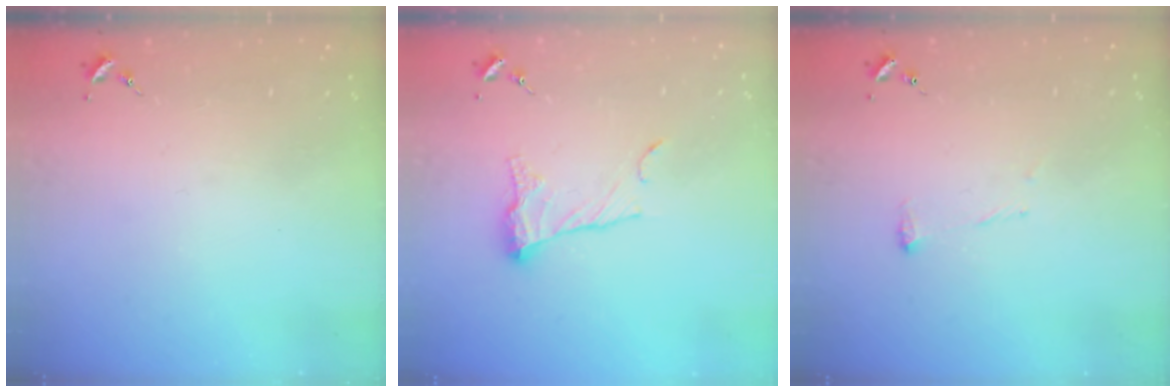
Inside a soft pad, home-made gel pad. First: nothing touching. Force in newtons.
{"total": 10.7, "press": 10.7, "slide": 0.5}
{"total": 8.1, "press": 8.1, "slide": 0.6}